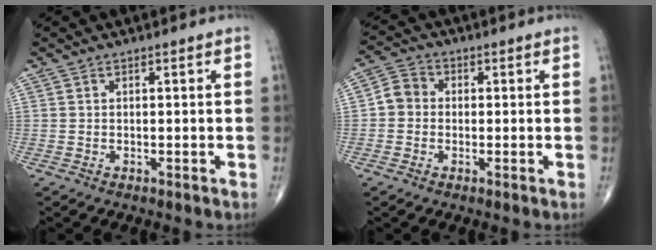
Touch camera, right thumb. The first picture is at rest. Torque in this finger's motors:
{"motor_torque": [-0.12, 0.13, 0.08, -0.01, 0.00]}